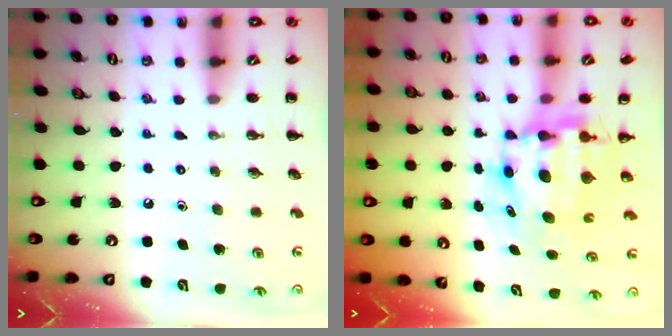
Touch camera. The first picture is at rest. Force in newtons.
{"total": 8.6, "press": 8.2, "slide": 2.3}